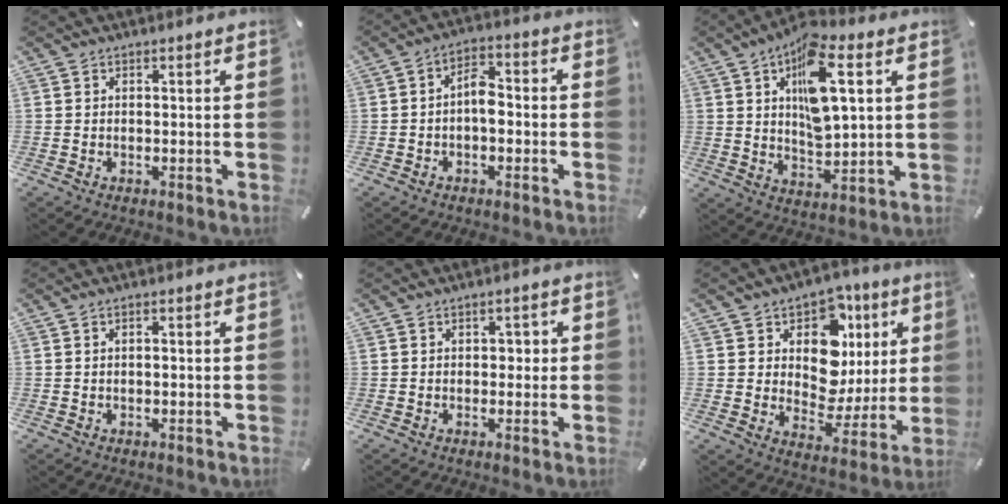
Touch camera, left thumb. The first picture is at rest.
{"total": 5.7, "force": [-1.4, 3.3, 4.4], "torque": [-0.067, 0.017, -0.027]}
{"total": 14.6, "force": [5.6, 6.7, 11.7], "torque": [-0.202, -0.014, 0.092]}
{"total": 1.2, "force": [0.0, 0.5, 1.1], "torque": [-0.020, 0.003, -0.001]}
{"total": 2.1, "force": [-0.2, 1.6, 1.4], "torque": [-0.020, 0.005, -0.009]}
{"total": 13.5, "force": [5.4, 9.9, 7.3], "torque": [-0.101, -0.052, 0.096]}